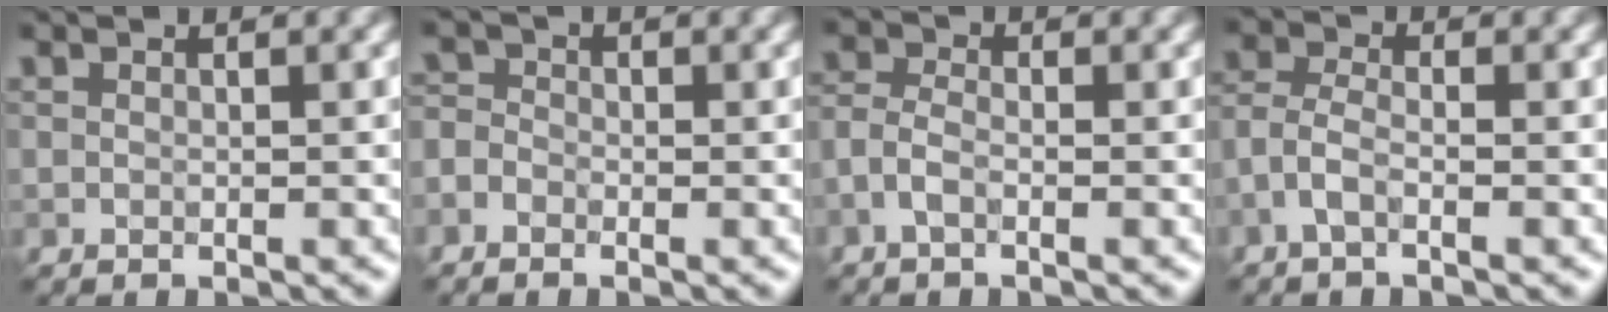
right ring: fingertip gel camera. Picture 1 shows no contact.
{"total": 1.7, "force": [-0.9, 1.3, 0.7], "torque": [-0.007, 0.006, -0.024]}
{"total": 1.9, "force": [-1.0, 0.9, 1.4], "torque": [-0.034, 0.004, -0.030]}
{"total": 2.2, "force": [-1.2, 0.8, 1.6], "torque": [-0.041, 0.004, -0.037]}